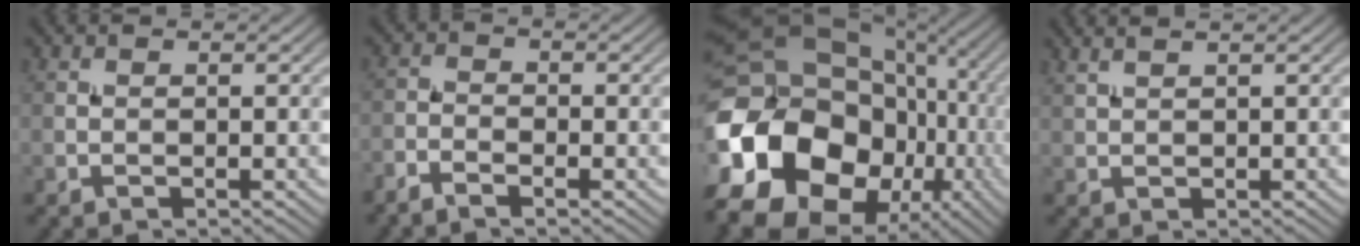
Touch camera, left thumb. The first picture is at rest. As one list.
[{"total": 2.7, "force": [-2.1, 0.7, 1.5], "torque": [-0.033, -0.005, -0.050]}, {"total": 23.1, "force": [-6.9, 17.7, 13.2], "torque": [-0.281, -0.021, -0.133]}, {"total": 2.1, "force": [1.6, 0.4, 1.2], "torque": [-0.023, 0.007, 0.025]}]